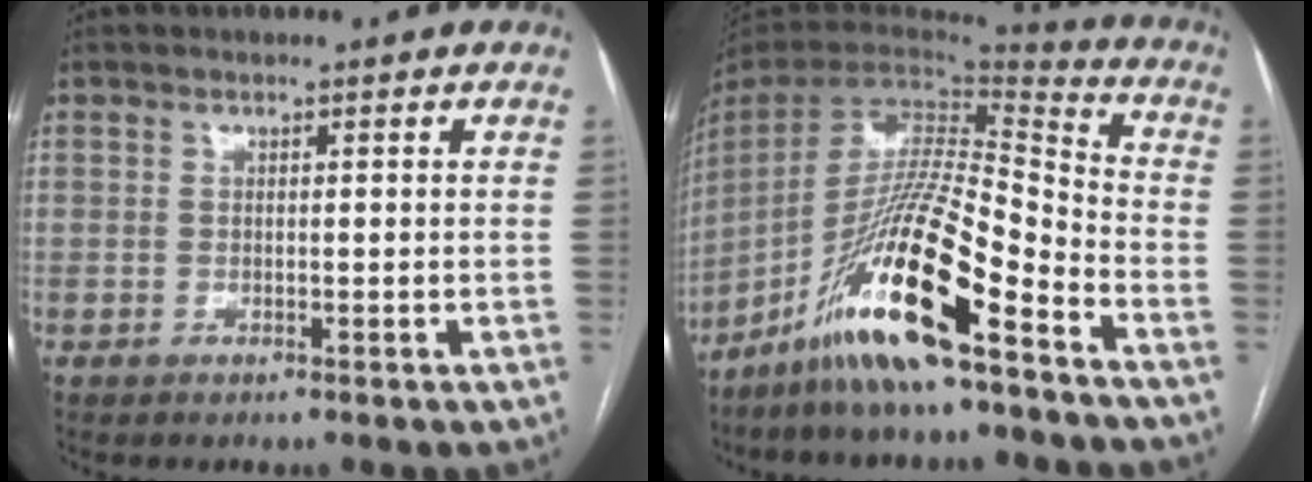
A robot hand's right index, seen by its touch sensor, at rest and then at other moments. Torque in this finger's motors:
{"motor_torque": [1.12, -1.02, 0.49, 0.06]}